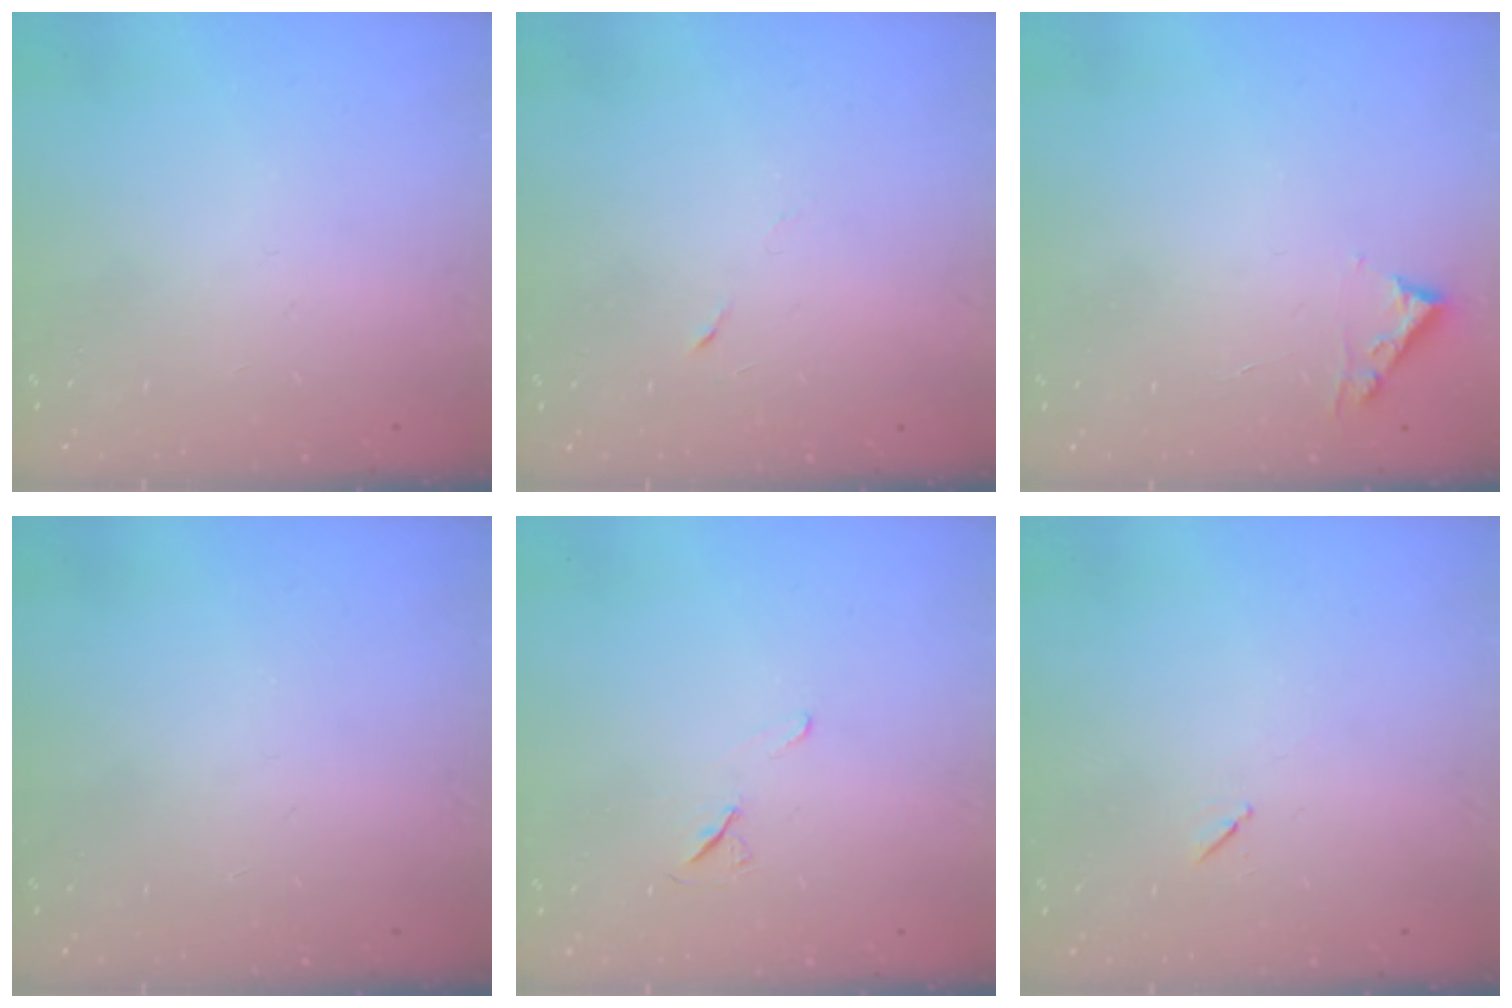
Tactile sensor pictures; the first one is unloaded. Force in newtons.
{"total": 2.9, "press": 2.7, "slide": 1.0}
{"total": 4.5, "press": 4.4, "slide": 0.5}
{"total": 0.0}
{"total": 5.7, "press": 5.2, "slide": 2.4}
{"total": 4.3, "press": 3.9, "slide": 1.8}